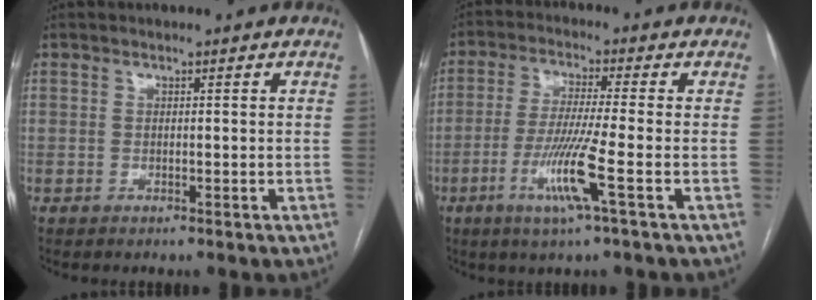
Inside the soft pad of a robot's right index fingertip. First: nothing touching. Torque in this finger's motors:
{"motor_torque": [1.45, -0.49, 0.66, 0.21]}